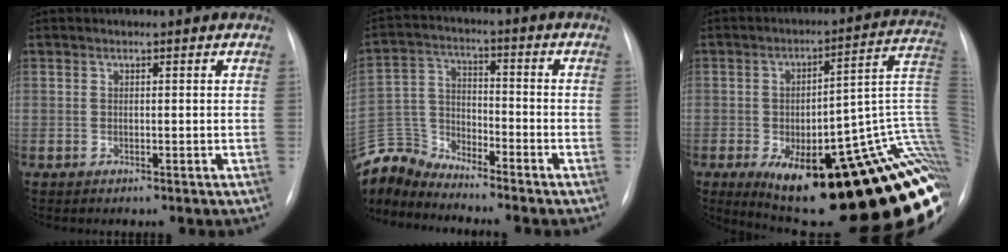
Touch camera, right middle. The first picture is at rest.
{"total": 9.6, "force": [-9.6, 1.2, 0.2], "torque": [-0.018, 0.021, -0.191]}
{"total": 36.3, "force": [-13.6, 9.5, 32.3], "torque": [-0.302, 0.016, -0.168]}